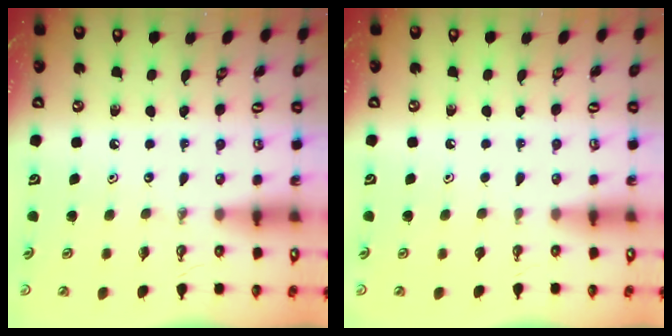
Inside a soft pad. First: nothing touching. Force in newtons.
{"total": 0.9, "press": 0.1, "slide": 0.9}